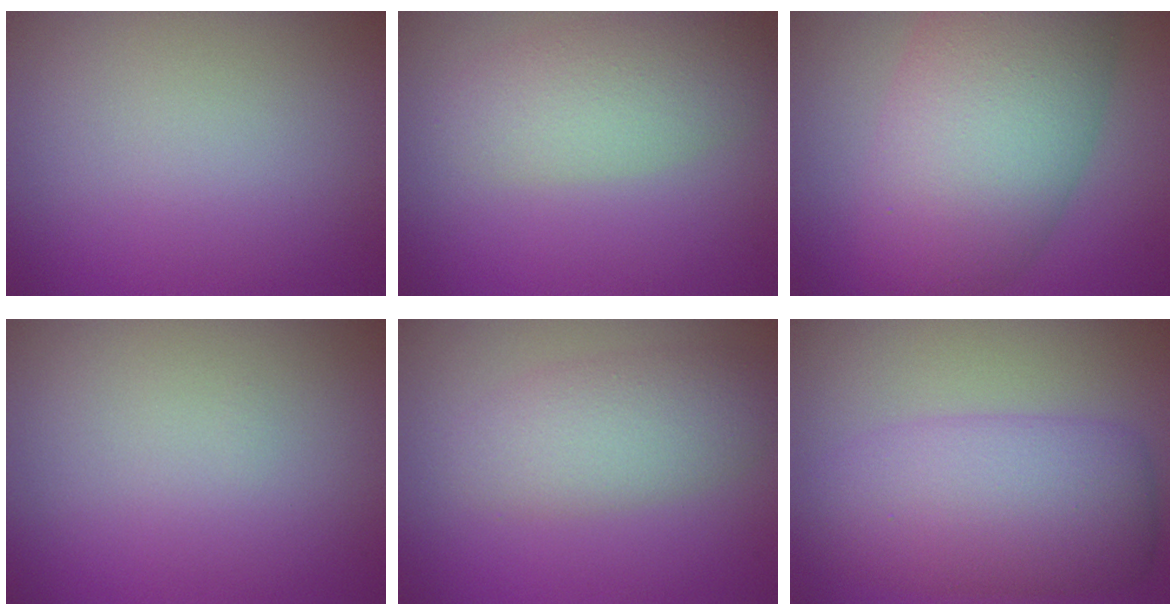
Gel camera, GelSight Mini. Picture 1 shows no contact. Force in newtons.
{"total": 3.9, "press": 3.9, "slide": 0.1}
{"total": 10.8, "press": 10.8, "slide": 0.4}
{"total": 0.0}
{"total": 3.8, "press": 3.8, "slide": 0.1}
{"total": 7.2, "press": 7.2, "slide": 0.1}